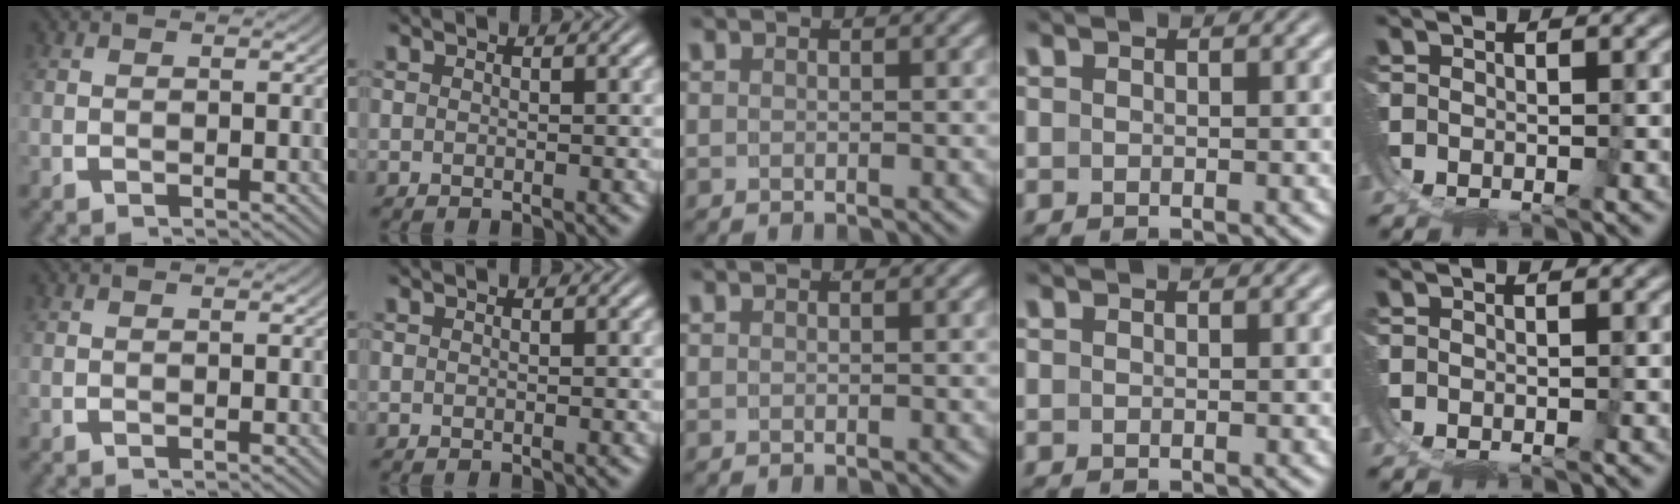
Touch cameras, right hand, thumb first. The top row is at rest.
{}